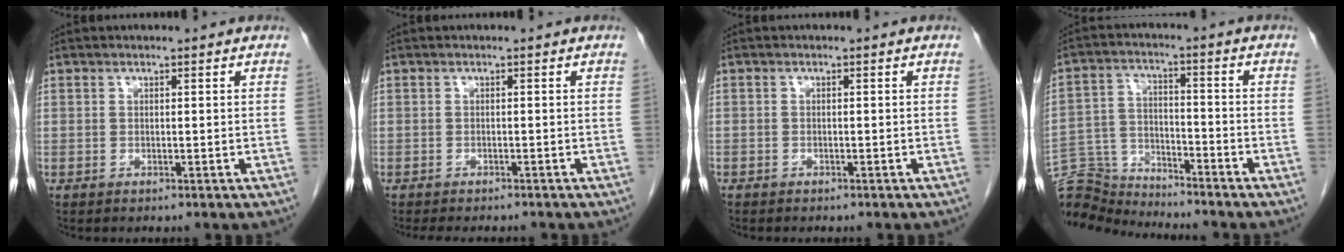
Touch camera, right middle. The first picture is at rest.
{"total": 6.2, "force": [-5.4, 1.6, 2.5], "torque": [-0.028, -0.006, -0.071]}
{"total": 0.7, "force": [-0.5, 0.5, 0.1], "torque": [-0.009, 0.002, -0.010]}
{"total": 10.0, "force": [-10.0, 0.4, -0.2], "torque": [-0.003, 0.017, -0.189]}